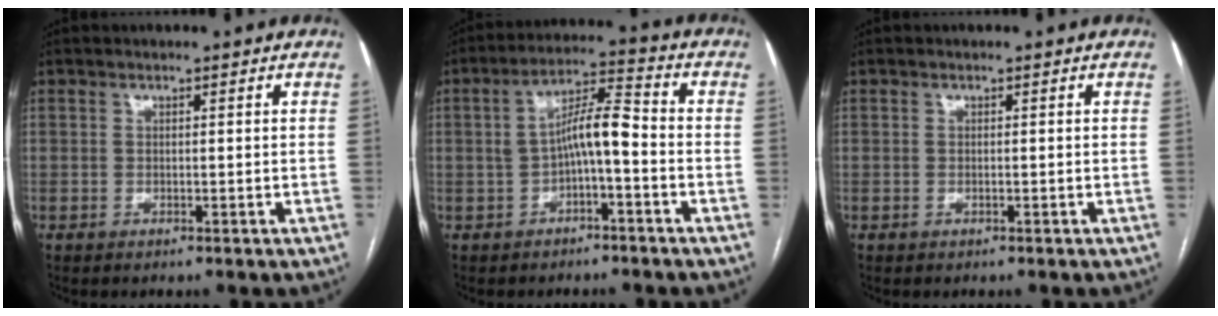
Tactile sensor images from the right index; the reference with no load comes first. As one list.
[{"total": 7.0, "force": [-1.2, 1.6, 6.7], "torque": [-0.119, 0.032, -0.021]}, {"total": 0.0}]